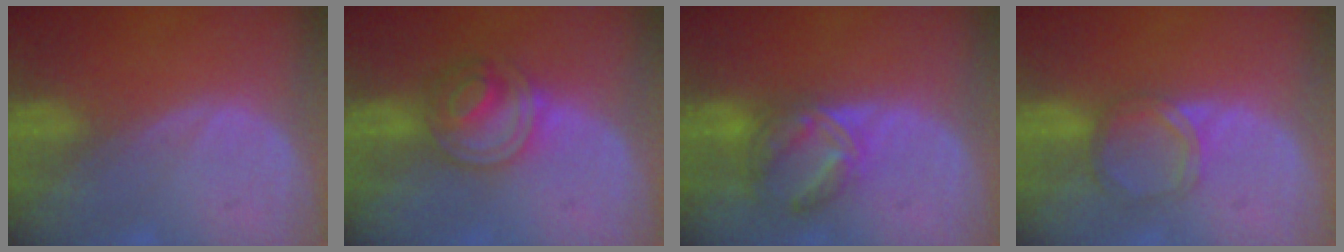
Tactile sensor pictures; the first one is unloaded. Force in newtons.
{"total": 5.7, "press": 5.7, "slide": 0.4}
{"total": 6.5, "press": 6.2, "slide": 1.9}
{"total": 3.7, "press": 3.7, "slide": 0.4}